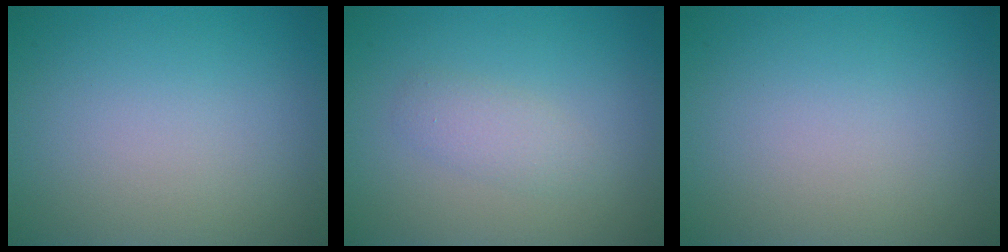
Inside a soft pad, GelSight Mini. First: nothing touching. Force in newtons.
{"total": 2.4, "press": 2.4, "slide": 0.2}
{"total": 0.0}